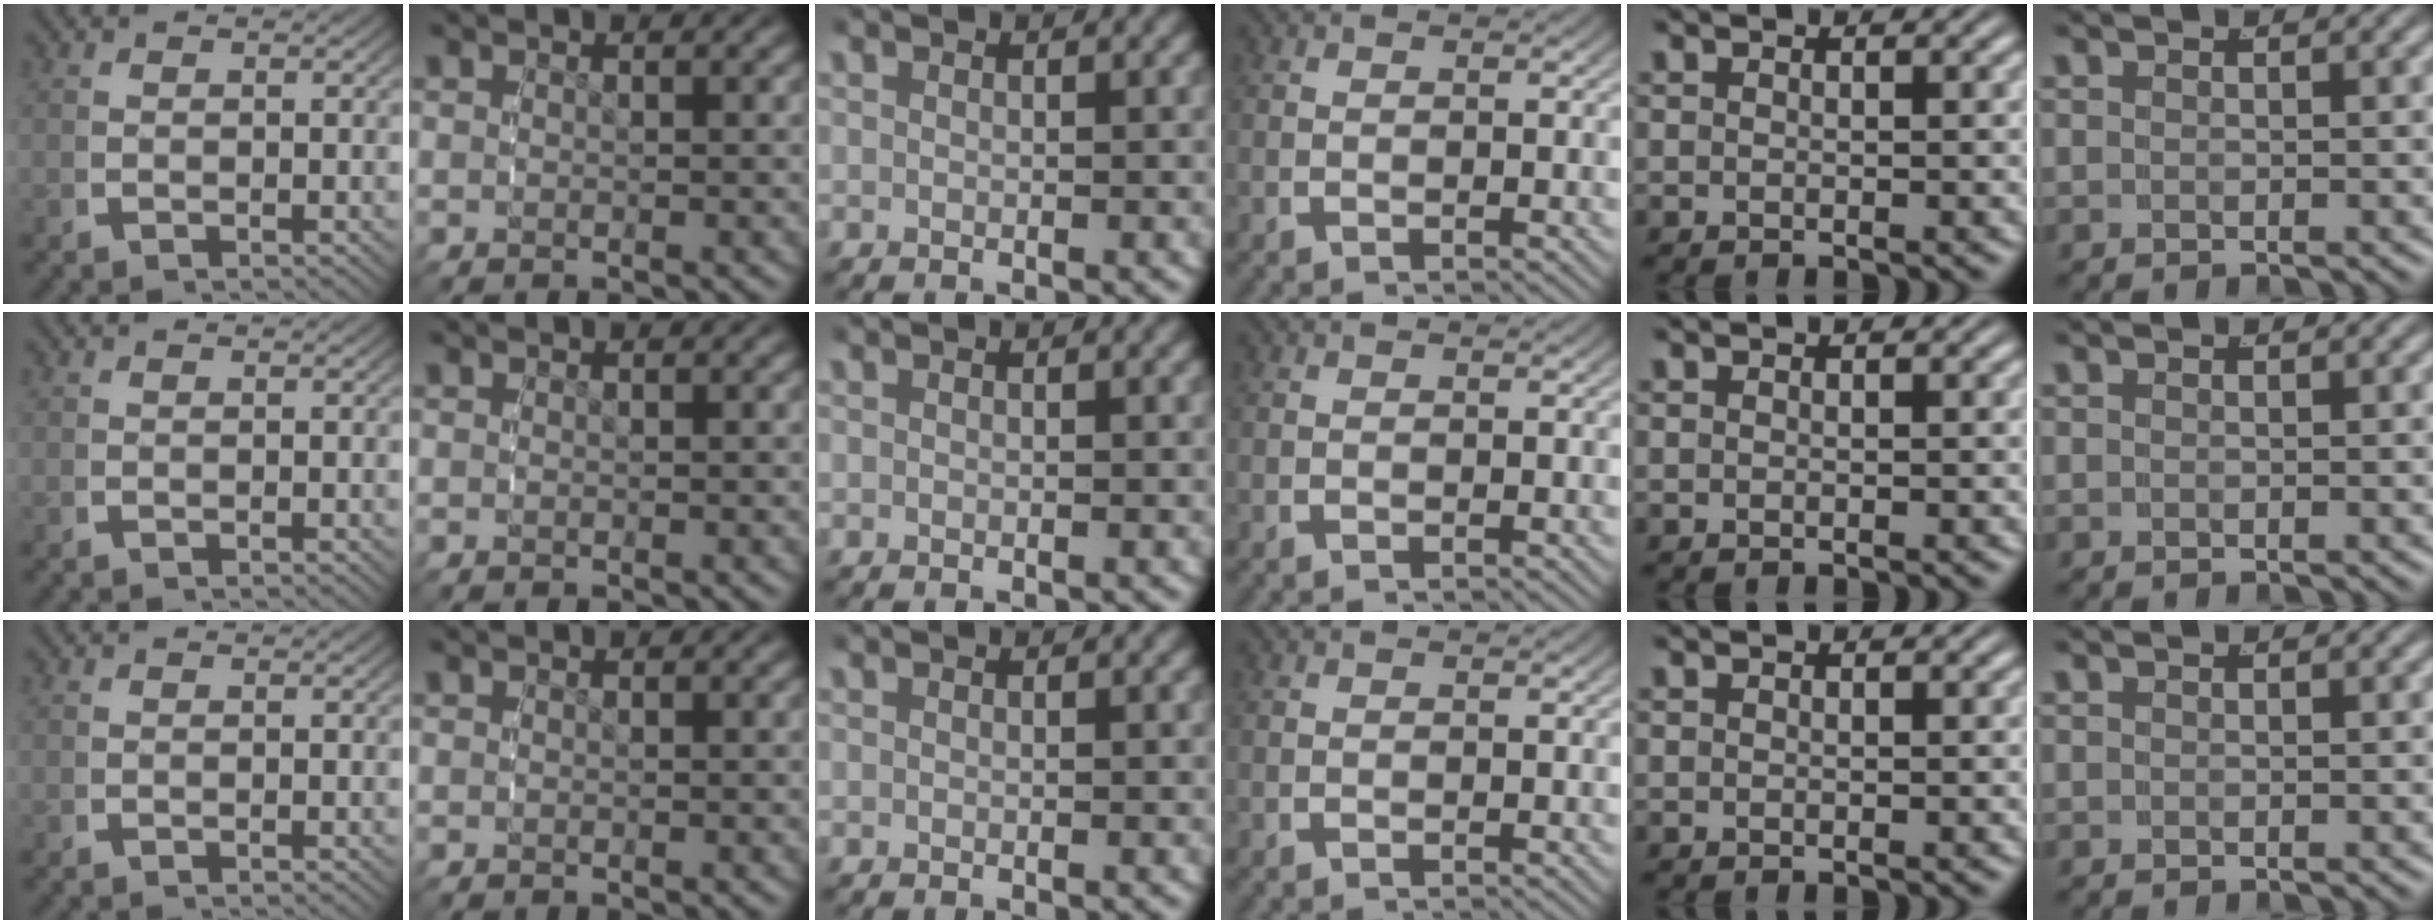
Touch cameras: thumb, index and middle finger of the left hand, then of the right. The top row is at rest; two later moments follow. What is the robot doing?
{"motion": "reach", "object": "stress ball aka squeeze ball"}